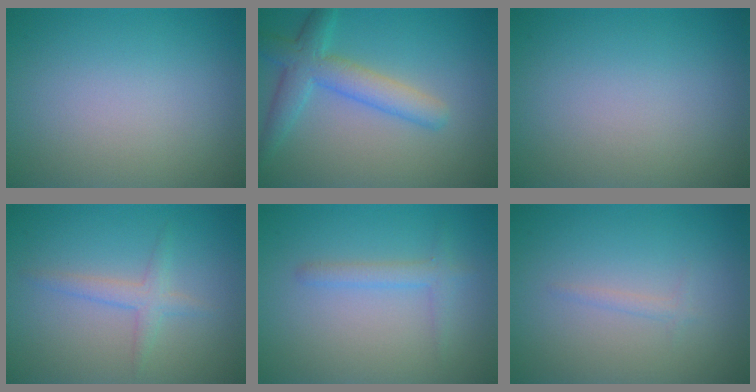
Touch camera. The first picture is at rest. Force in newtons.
{"total": 4.5, "press": 4.5, "slide": 0.3}
{"total": 0.0}
{"total": 1.9, "press": 1.9, "slide": 0.1}
{"total": 1.7, "press": 1.7, "slide": 0.1}
{"total": 1.0, "press": 1.0, "slide": 0.1}